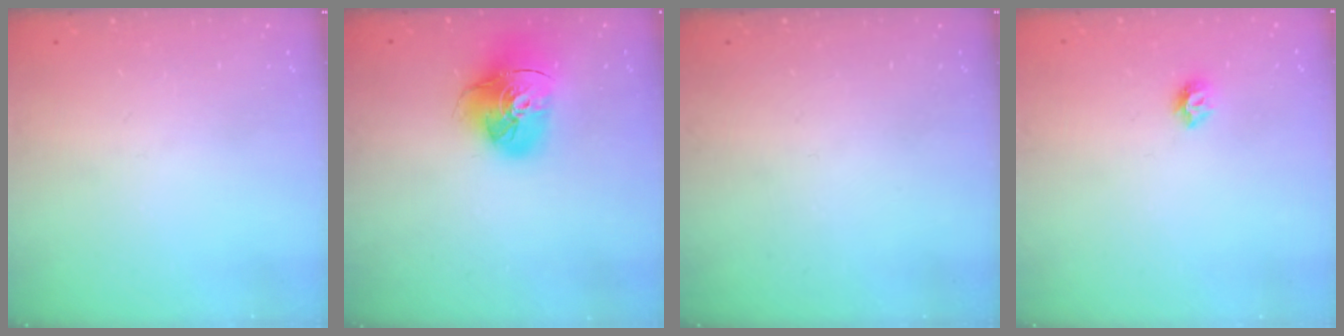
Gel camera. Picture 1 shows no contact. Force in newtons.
{"total": 15.7, "press": 15.6, "slide": 1.9}
{"total": 0.0}
{"total": 6.0, "press": 5.9, "slide": 0.7}